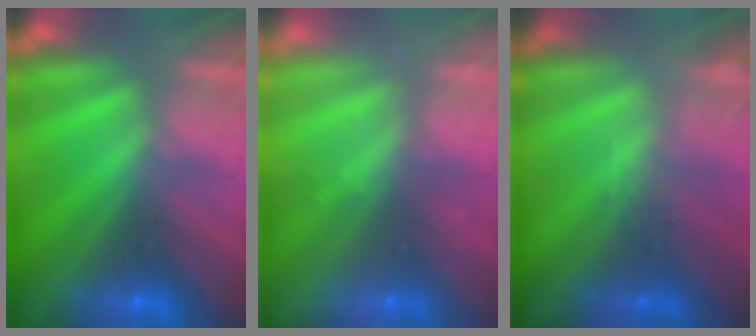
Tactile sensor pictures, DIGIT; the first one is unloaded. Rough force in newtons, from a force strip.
{"total": 2.3}
{"total": 1.9}